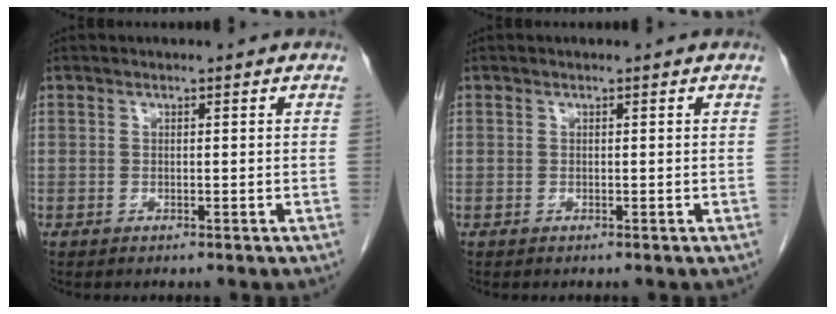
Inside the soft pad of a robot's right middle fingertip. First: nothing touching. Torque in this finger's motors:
{"motor_torque": [0.19, 0.06, -0.03, 0.00]}